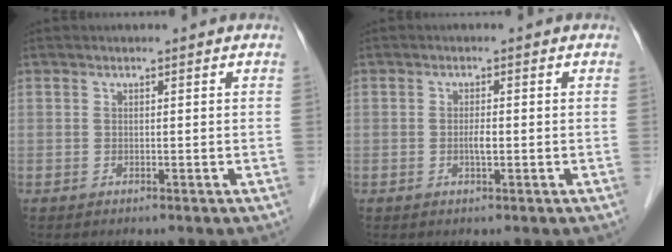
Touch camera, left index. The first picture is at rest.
{"total": 1.6, "force": [-0.4, 0.3, 1.5], "torque": [-0.030, -0.001, -0.008]}